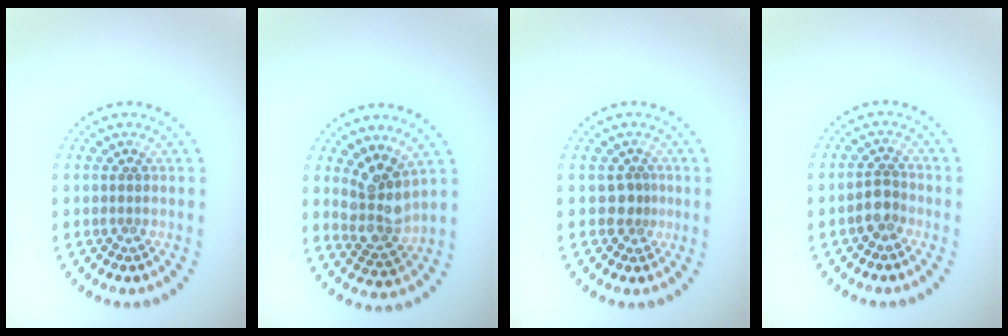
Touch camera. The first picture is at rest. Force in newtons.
{"total": 3.7, "press": 3.0, "slide": 2.1}
{"total": 1.3, "press": 0.8, "slide": 1.0}
{"total": 1.9, "press": 1.6, "slide": 0.9}